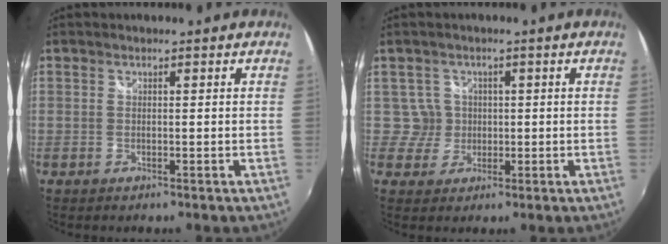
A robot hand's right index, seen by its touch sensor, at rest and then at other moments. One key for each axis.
{"total": 3.4, "fx": 0.2, "fy": 3.4, "fz": -0.3, "tx": 0.011, "ty": 0.016, "tz": 0.006}